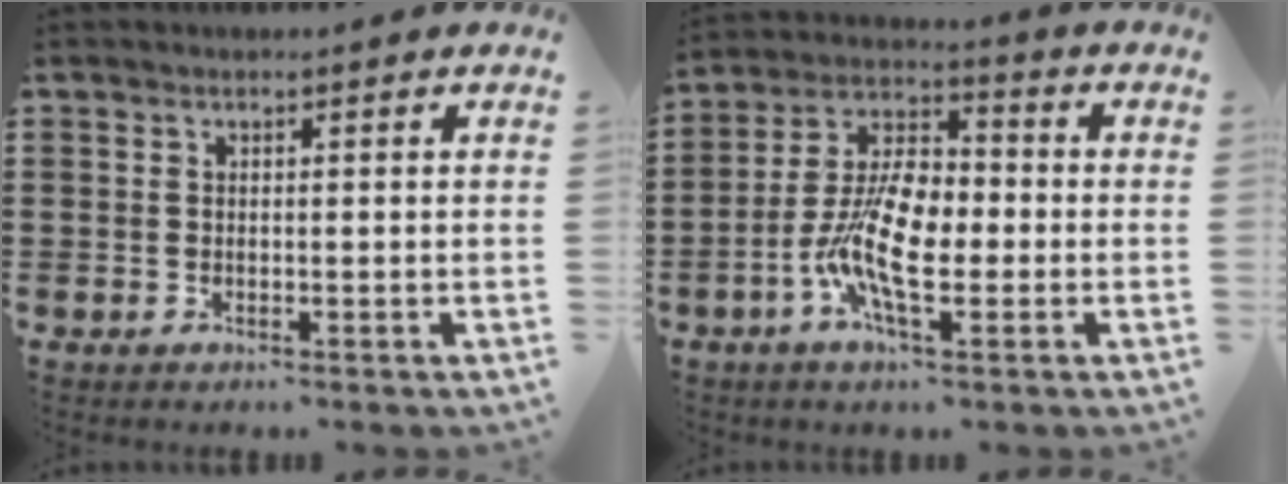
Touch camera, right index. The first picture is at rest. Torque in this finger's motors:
{"motor_torque": [2.14, 0.00, 0.57, 0.21]}